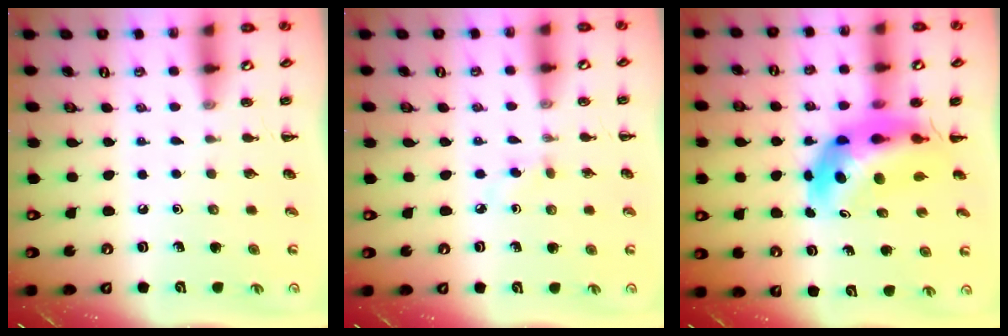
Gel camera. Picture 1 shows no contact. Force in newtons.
{"total": 3.0, "press": 2.7, "slide": 1.3}
{"total": 9.4, "press": 8.8, "slide": 3.1}